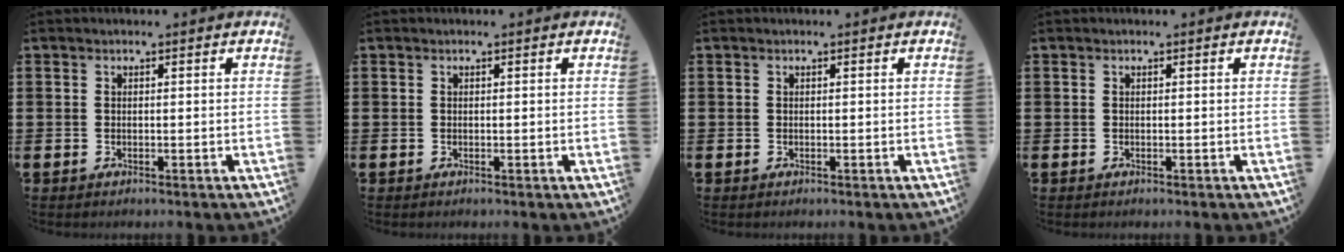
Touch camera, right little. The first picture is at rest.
{"total": 0.0}
{"total": 0.0}
{"total": 0.0}